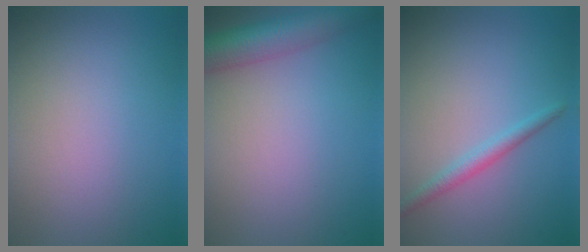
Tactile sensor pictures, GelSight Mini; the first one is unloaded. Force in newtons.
{"total": 5.7, "press": 5.7, "slide": 0.2}
{"total": 1.8, "press": 1.8, "slide": 0.1}